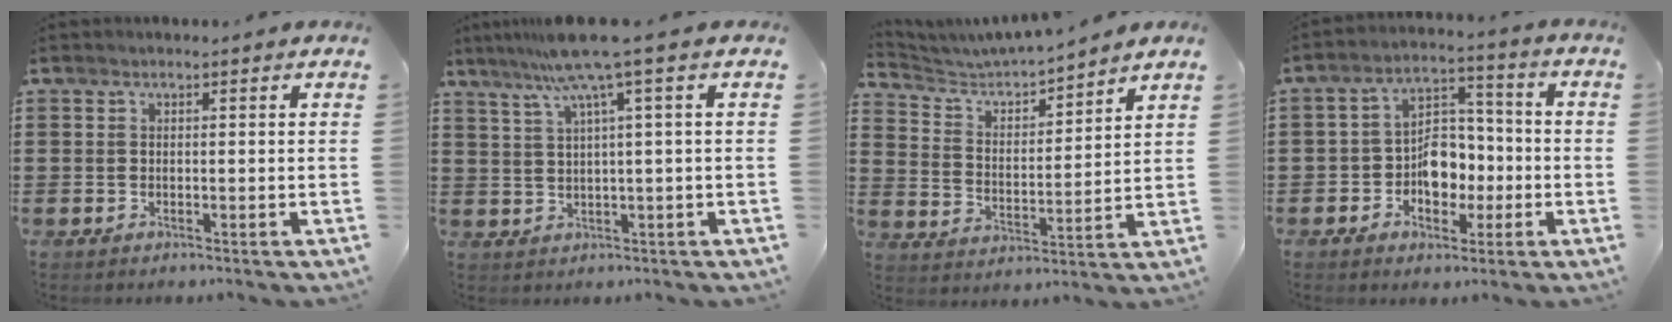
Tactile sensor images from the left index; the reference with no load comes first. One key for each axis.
{"total": 7.5, "fx": 3.6, "fy": -1.0, "fz": 6.5, "tx": -0.141, "ty": -0.014, "tz": 0.058}
{"total": 4.6, "fx": 4.4, "fy": 0.5, "fz": 0.9, "tx": -0.044, "ty": -0.033, "tz": 0.071}
{"total": 7.2, "fx": -1.8, "fy": 5.4, "fz": 4.3, "tx": -0.067, "ty": 0.013, "tz": -0.035}